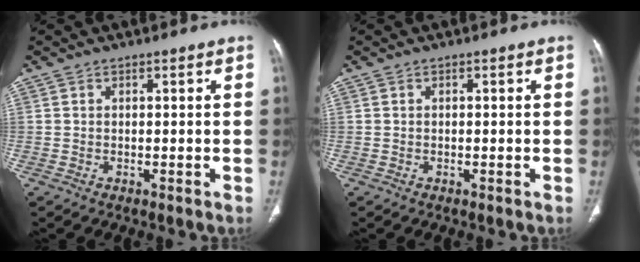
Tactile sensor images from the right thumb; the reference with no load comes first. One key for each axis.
{"total": 0.0}